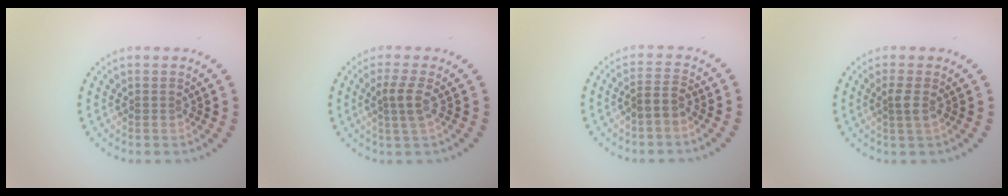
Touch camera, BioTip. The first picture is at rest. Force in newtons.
{"total": 2.1, "press": 1.7, "slide": 1.2}
{"total": 1.8, "press": 1.4, "slide": 1.2}
{"total": 1.4, "press": 1.1, "slide": 0.8}